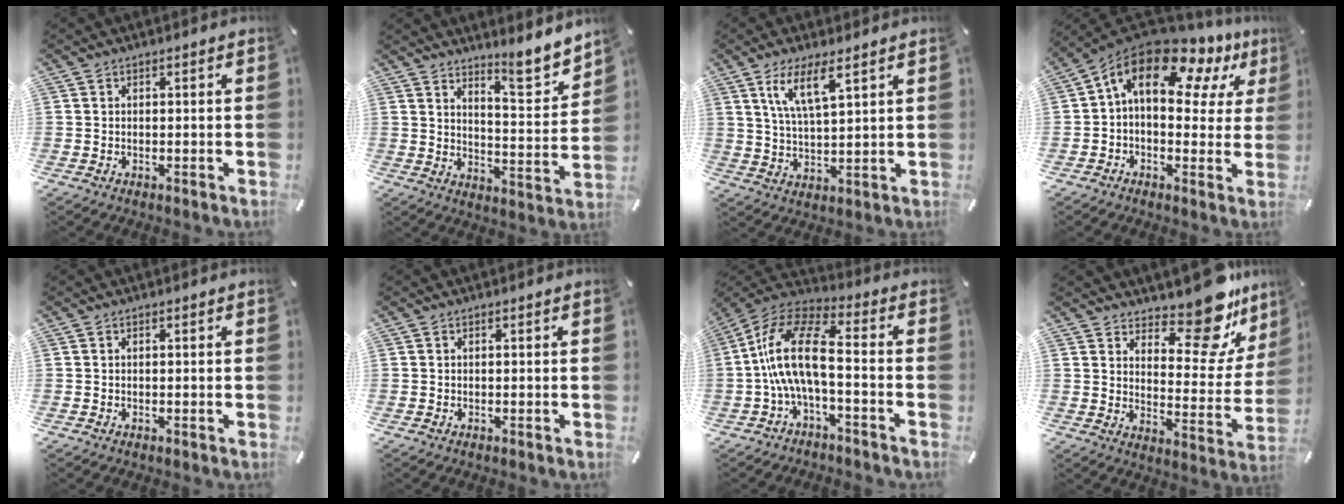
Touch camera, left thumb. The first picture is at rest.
{"total": 10.1, "force": [9.0, 2.5, 3.6], "torque": [-0.037, -0.078, 0.158]}
{"total": 8.5, "force": [5.2, 2.2, 6.4], "torque": [-0.139, -0.007, 0.093]}
{"total": 15.1, "force": [7.9, 7.9, 10.2], "torque": [-0.188, -0.046, 0.133]}
{"total": 0.0}
{"total": 0.0}
{"total": 14.7, "force": [-2.6, 6.4, 13.0], "torque": [-0.271, 0.011, -0.046]}
{"total": 15.7, "force": [12.6, 6.0, 7.2], "torque": [-0.087, -0.117, 0.209]}